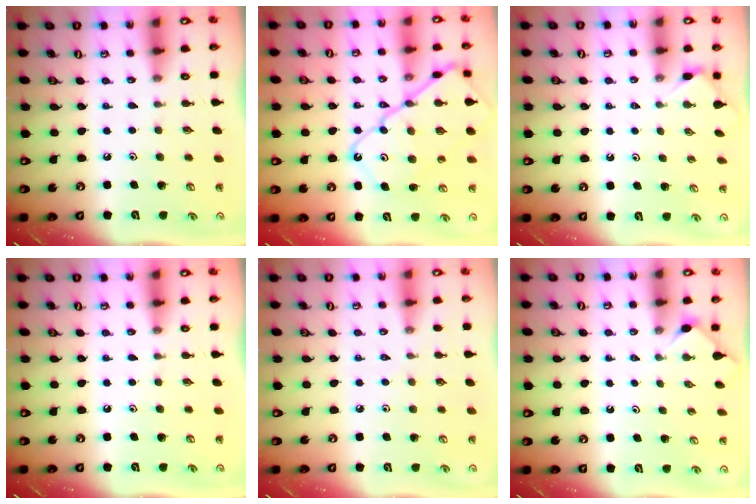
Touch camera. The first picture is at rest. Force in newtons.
{"total": 17.4, "press": 17.3, "slide": 1.9}
{"total": 2.9, "press": 2.8, "slide": 0.5}
{"total": 0.0}
{"total": 1.9, "press": 1.9, "slide": 0.5}
{"total": 1.7, "press": 1.6, "slide": 0.5}